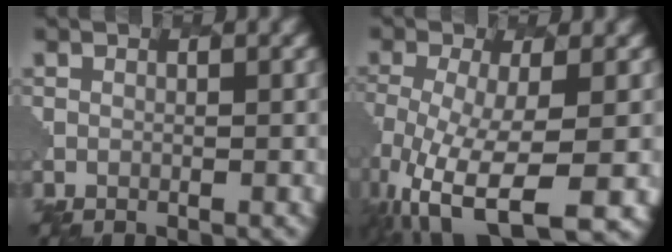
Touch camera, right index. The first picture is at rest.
{"total": 10.4, "force": [-4.4, 3.9, 8.5], "torque": [-0.169, -0.026, -0.072]}